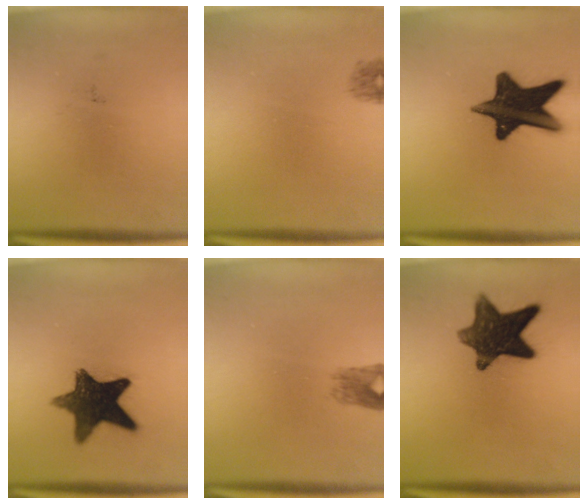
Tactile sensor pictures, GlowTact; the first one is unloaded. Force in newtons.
{"total": 1.0}
{"total": 16.5}
{"total": 13.4}
{"total": 2.2}
{"total": 11.8}